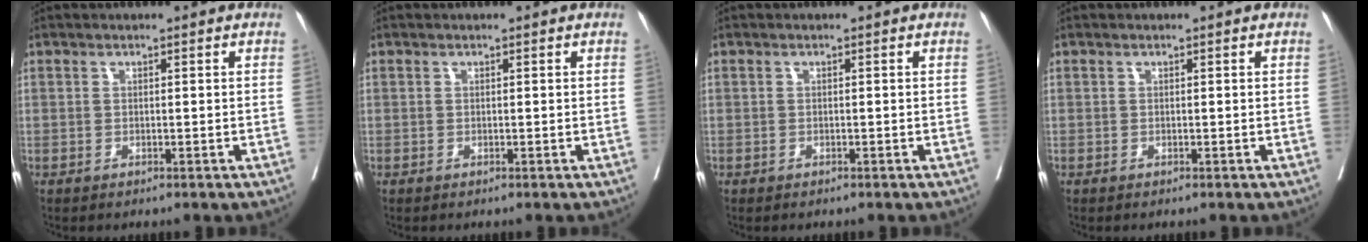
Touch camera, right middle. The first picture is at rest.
{"total": 0.0}
{"total": 0.0}
{"total": 0.0}